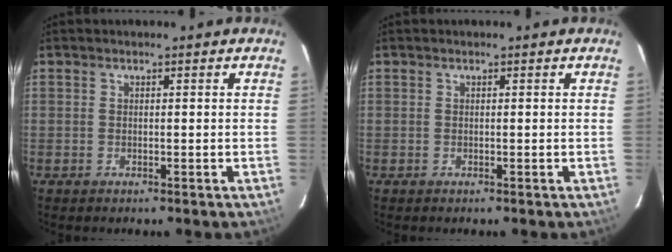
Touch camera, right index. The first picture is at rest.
{"total": 0.0}